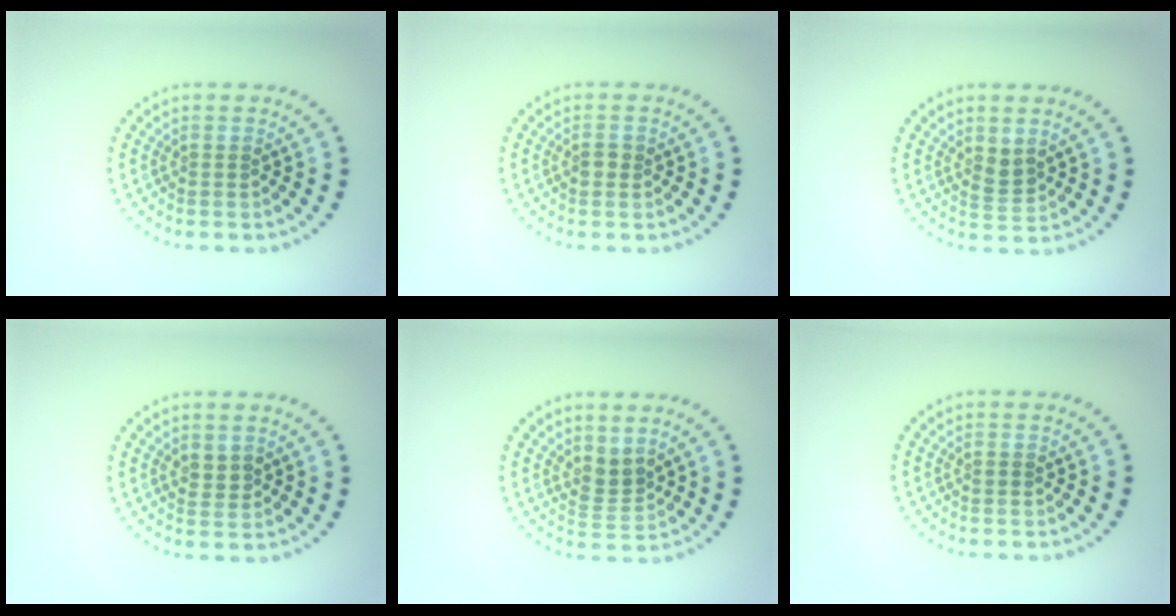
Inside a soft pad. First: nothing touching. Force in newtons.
{"total": 1.1, "press": 1.1, "slide": 0.1}
{"total": 1.8, "press": 1.6, "slide": 0.9}
{"total": 1.2, "press": 1.0, "slide": 0.5}
{"total": 2.3, "press": 1.6, "slide": 1.5}
{"total": 0.5, "press": 0.5, "slide": 0.1}